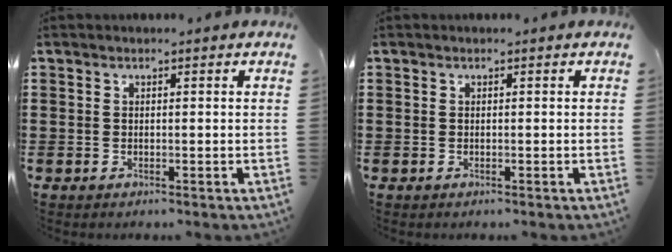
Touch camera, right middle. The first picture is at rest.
{"total": 0.0}